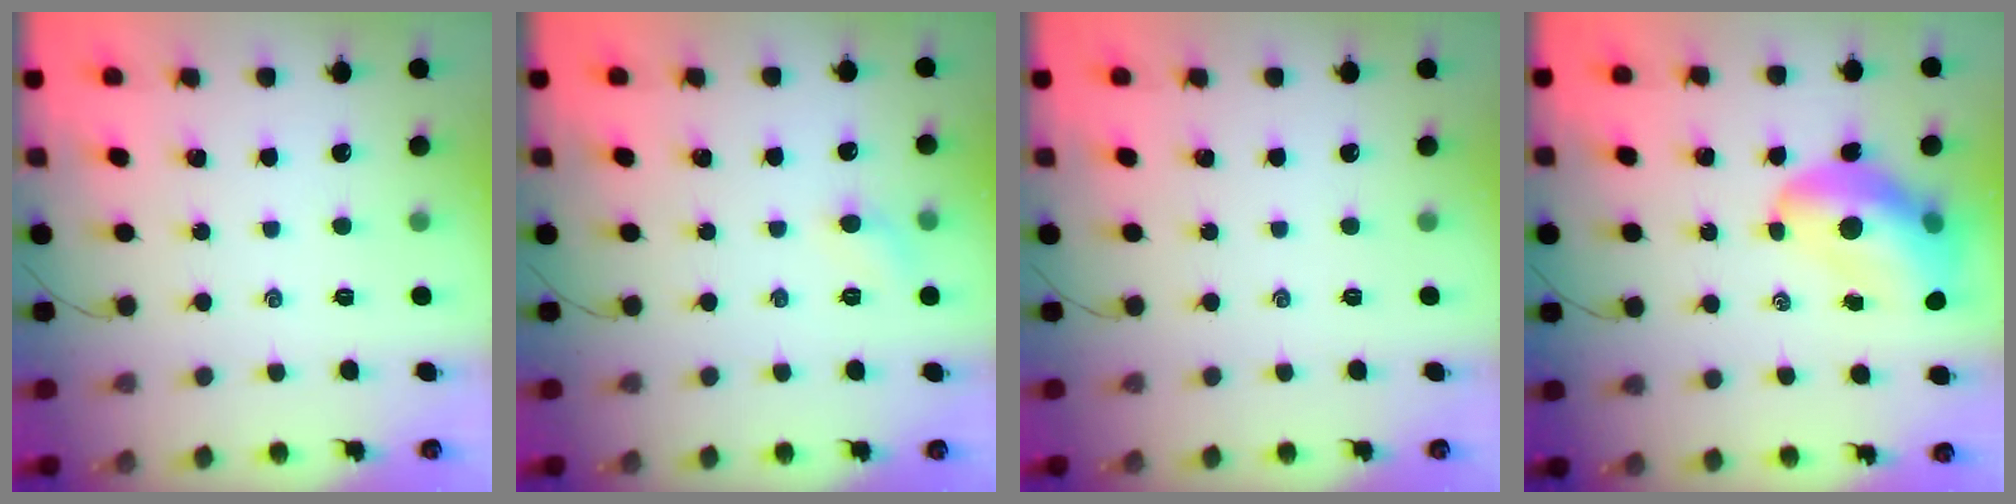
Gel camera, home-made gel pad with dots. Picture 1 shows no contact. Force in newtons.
{"total": 5.5, "press": 5.2, "slide": 1.8}
{"total": 0.0}
{"total": 13.8, "press": 13.3, "slide": 3.7}